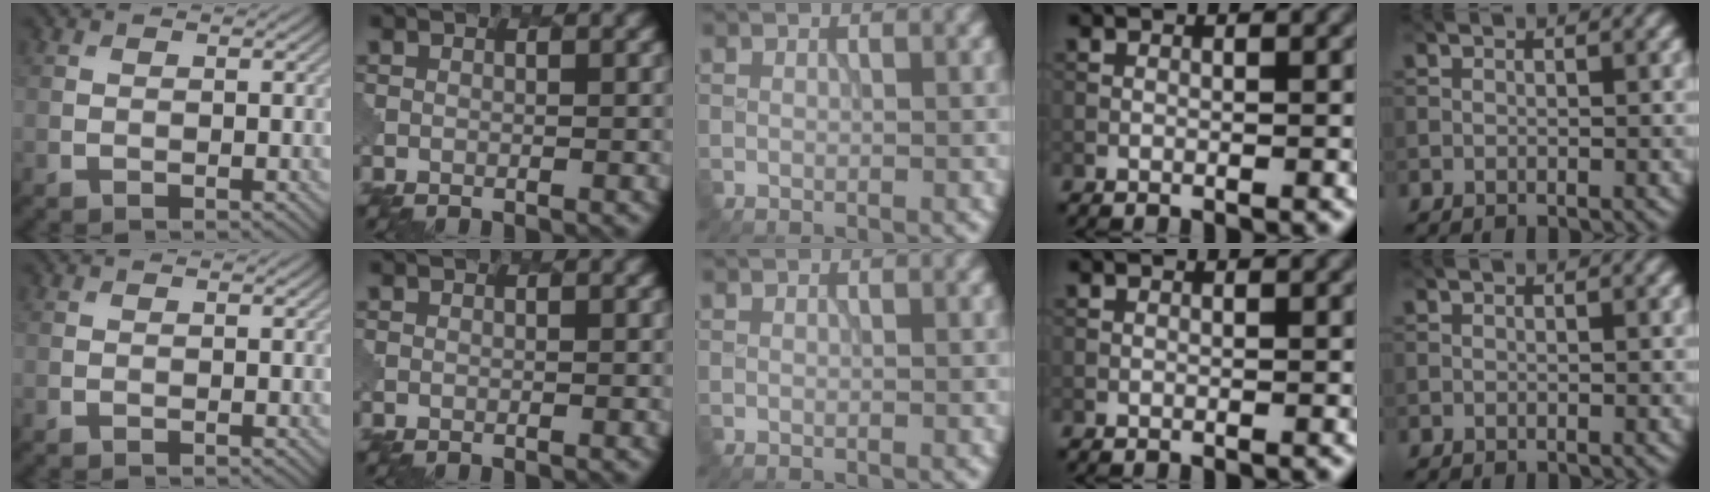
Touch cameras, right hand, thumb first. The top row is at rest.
{}